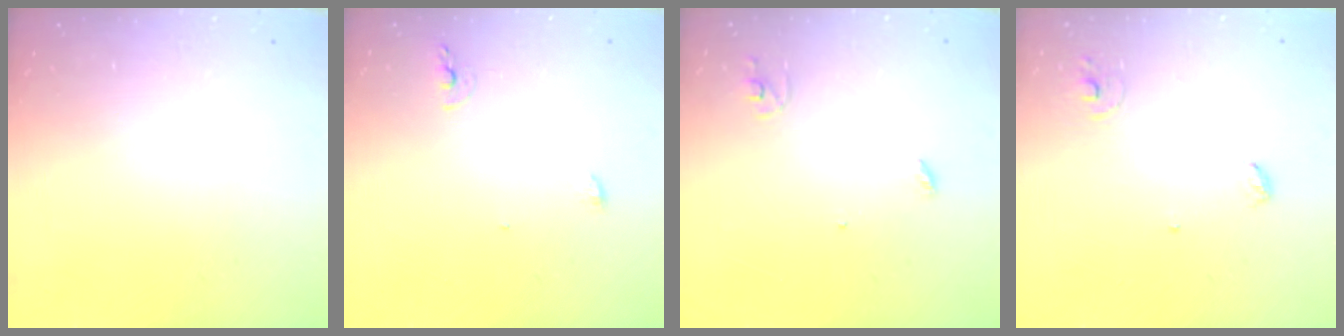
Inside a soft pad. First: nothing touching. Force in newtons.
{"total": 4.3, "press": 4.2, "slide": 0.9}
{"total": 2.9, "press": 2.9, "slide": 0.2}
{"total": 4.0, "press": 4.0, "slide": 0.3}